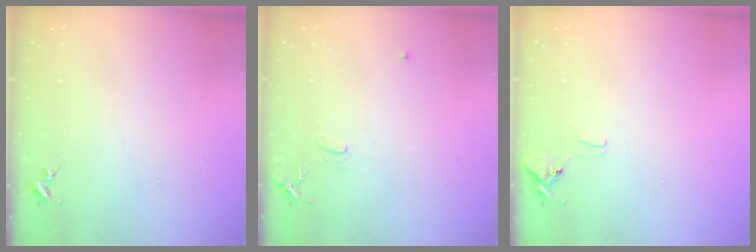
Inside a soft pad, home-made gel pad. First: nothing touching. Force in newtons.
{"total": 8.1, "press": 8.0, "slide": 0.7}
{"total": 6.2, "press": 6.1, "slide": 0.6}